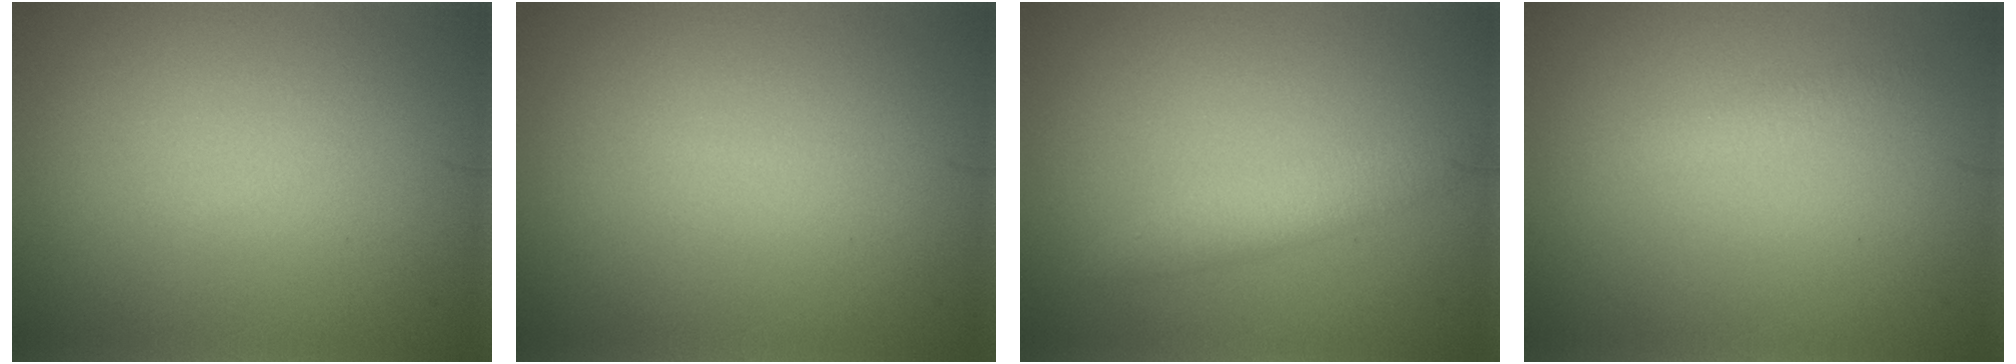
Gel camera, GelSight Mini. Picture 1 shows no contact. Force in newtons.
{"total": 0.0}
{"total": 2.1, "press": 2.1, "slide": 0.0}
{"total": 0.9, "press": 0.9, "slide": 0.1}